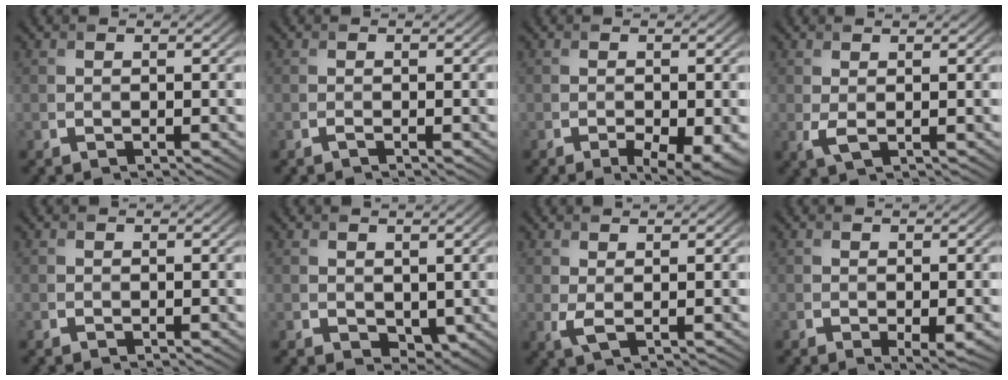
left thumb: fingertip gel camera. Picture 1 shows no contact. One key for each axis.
{"total": 0.7, "fx": -0.4, "fy": 0.0, "fz": 0.5, "tx": -0.011, "ty": -0.001, "tz": -0.009}
{"total": 4.4, "fx": -2.3, "fy": 1.4, "fz": 3.5, "tx": -0.050, "ty": -0.005, "tz": -0.022}
{"total": 1.7, "fx": 0.3, "fy": 0.6, "fz": 1.6, "tx": -0.042, "ty": -0.002, "tz": 0.008}
{"total": 0.0}
{"total": 2.4, "fx": 0.6, "fy": 1.6, "fz": 1.6, "tx": -0.031, "ty": -0.009, "tz": 0.016}
{"total": 1.9, "fx": 0.7, "fy": 0.6, "fz": 1.7, "tx": -0.044, "ty": 0.000, "tz": 0.015}
{"total": 1.7, "fx": -0.5, "fy": 0.3, "fz": 1.6, "tx": -0.029, "ty": -0.007, "tz": -0.007}